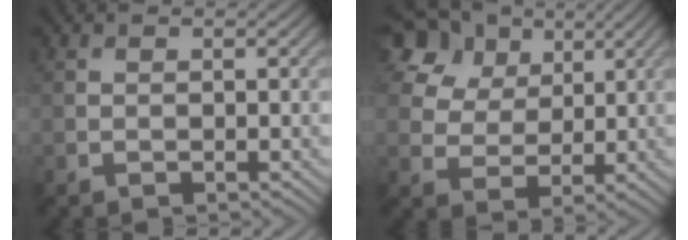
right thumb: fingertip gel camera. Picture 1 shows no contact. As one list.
[{"total": 13.1, "force": [7.3, 9.0, 6.2], "torque": [-0.179, 0.030, 0.151]}]